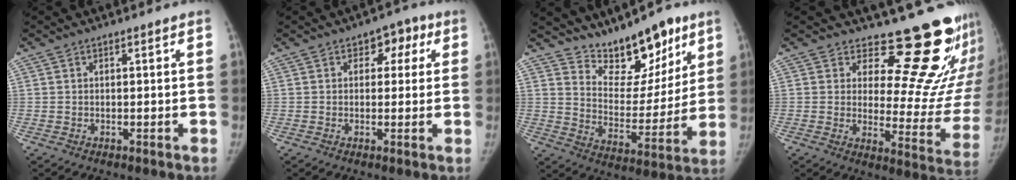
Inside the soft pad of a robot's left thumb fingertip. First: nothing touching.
{"total": 5.2, "force": [1.8, 3.8, 3.0], "torque": [0.003, 0.002, 0.014]}
{"total": 14.5, "force": [11.1, 6.9, 6.4], "torque": [-0.038, -0.073, 0.185]}
{"total": 20.7, "force": [17.1, 8.1, 8.4], "torque": [-0.052, -0.150, 0.204]}